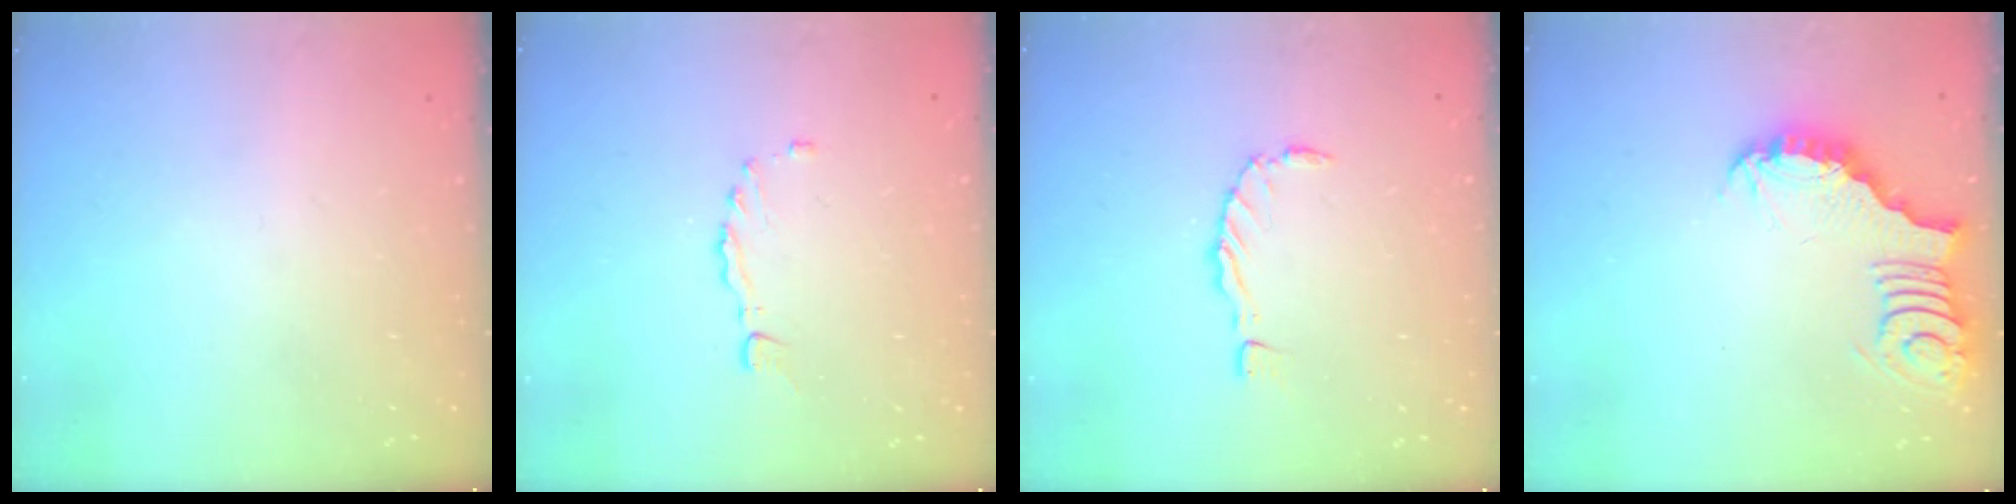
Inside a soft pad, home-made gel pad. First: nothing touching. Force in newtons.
{"total": 1.5, "press": 1.4, "slide": 0.4}
{"total": 0.0}
{"total": 3.7, "press": 3.7, "slide": 0.5}